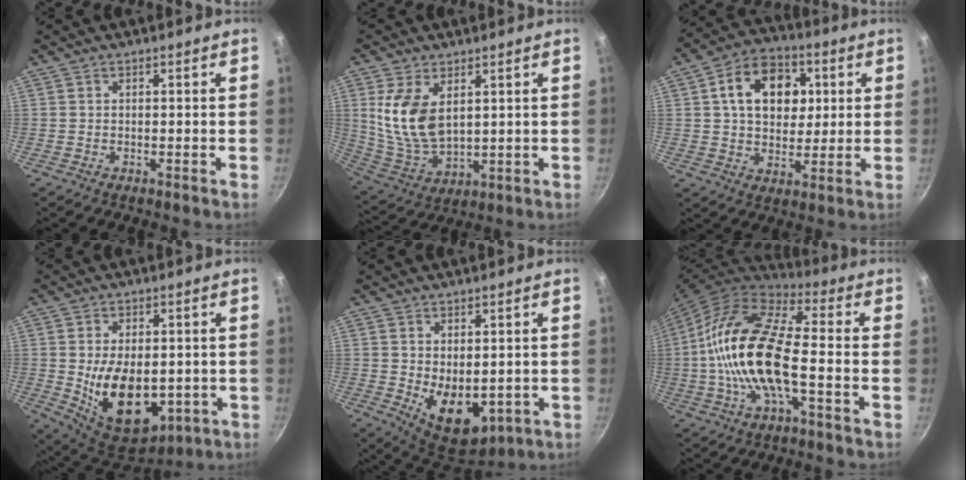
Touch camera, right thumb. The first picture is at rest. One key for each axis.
{"total": 12.4, "fx": 3.4, "fy": 7.1, "fz": 9.6, "tx": -0.183, "ty": -0.032, "tz": 0.081}
{"total": 14.9, "fx": 3.5, "fy": 10.9, "fz": 9.5, "tx": -0.111, "ty": 0.008, "tz": 0.048}
{"total": 15.9, "fx": -1.8, "fy": 9.9, "fz": 12.3, "tx": -0.171, "ty": -0.016, "tz": -0.002}
{"total": 10.4, "fx": -0.9, "fy": 6.6, "fz": 8.0, "tx": -0.096, "ty": -0.020, "tz": 0.009}
{"total": 19.1, "fx": -2.5, "fy": 7.5, "fz": 17.4, "tx": -0.333, "ty": 0.033, "tz": -0.064}